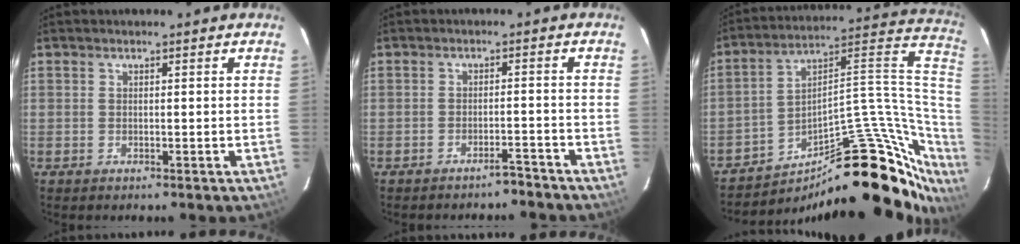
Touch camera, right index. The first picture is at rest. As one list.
[{"total": 3.1, "force": [-3.0, 0.3, 0.7], "torque": [-0.020, 0.007, -0.036]}, {"total": 25.1, "force": [-13.2, 10.5, 18.5], "torque": [-0.212, 0.052, -0.195]}]